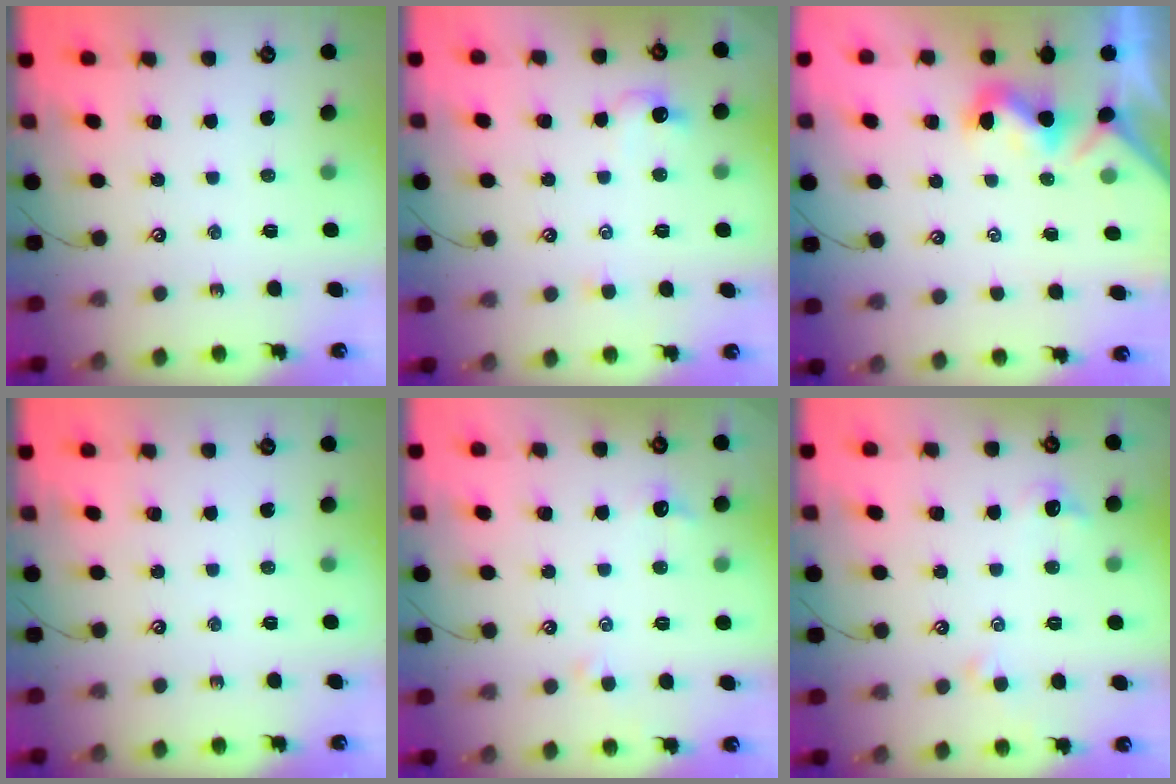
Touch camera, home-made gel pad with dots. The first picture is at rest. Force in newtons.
{"total": 2.1, "press": 2.0, "slide": 0.7}
{"total": 1.1, "press": 1.0, "slide": 0.5}
{"total": 0.0}
{"total": 1.1, "press": 0.9, "slide": 0.7}
{"total": 0.9, "press": 0.6, "slide": 0.7}